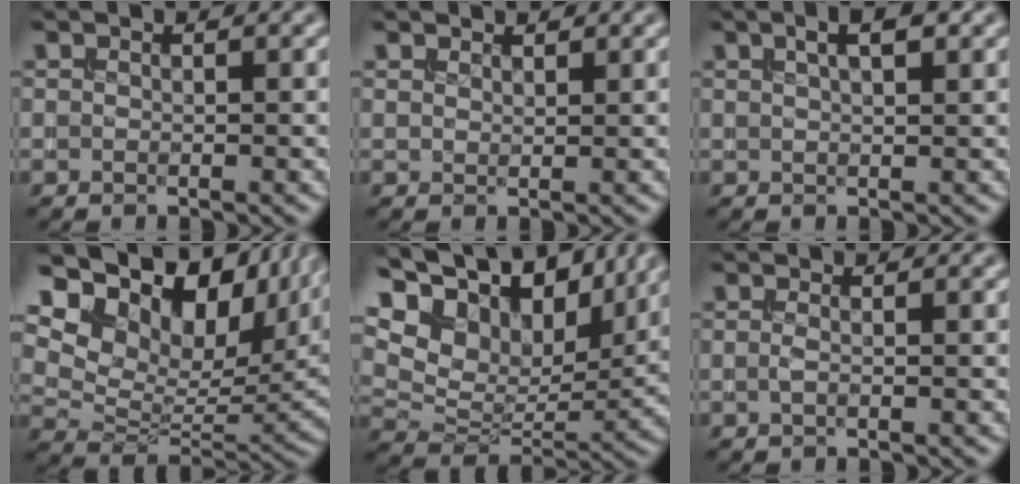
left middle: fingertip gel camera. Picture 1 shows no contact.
{"total": 1.1, "force": [1.1, 0.3, 0.0], "torque": [-0.002, 0.003, 0.021]}
{"total": 3.1, "force": [1.7, 0.9, 2.5], "torque": [-0.026, 0.008, 0.018]}
{"total": 17.8, "force": [9.3, 10.6, 10.8], "torque": [-0.216, 0.040, 0.173]}
{"total": 16.0, "force": [8.9, 9.3, 9.4], "torque": [-0.207, 0.051, 0.155]}
{"total": 0.6, "force": [-0.2, 0.0, 0.5], "torque": [-0.014, 0.002, -0.004]}